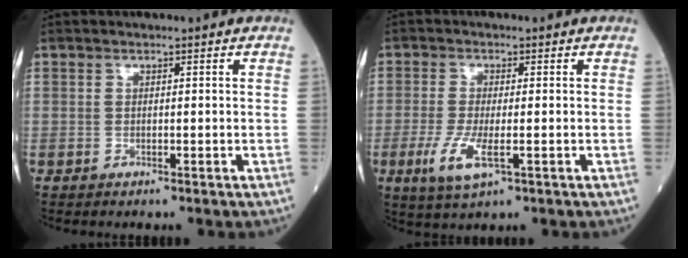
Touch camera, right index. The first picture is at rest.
{"total": 5.7, "force": [-2.0, 1.3, 5.2], "torque": [-0.114, -0.014, -0.035]}